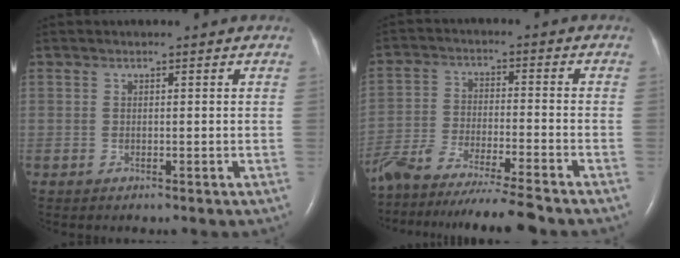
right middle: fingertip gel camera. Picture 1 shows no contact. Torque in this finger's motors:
{"motor_torque": [0.55, -0.52, 0.13, 0.09]}